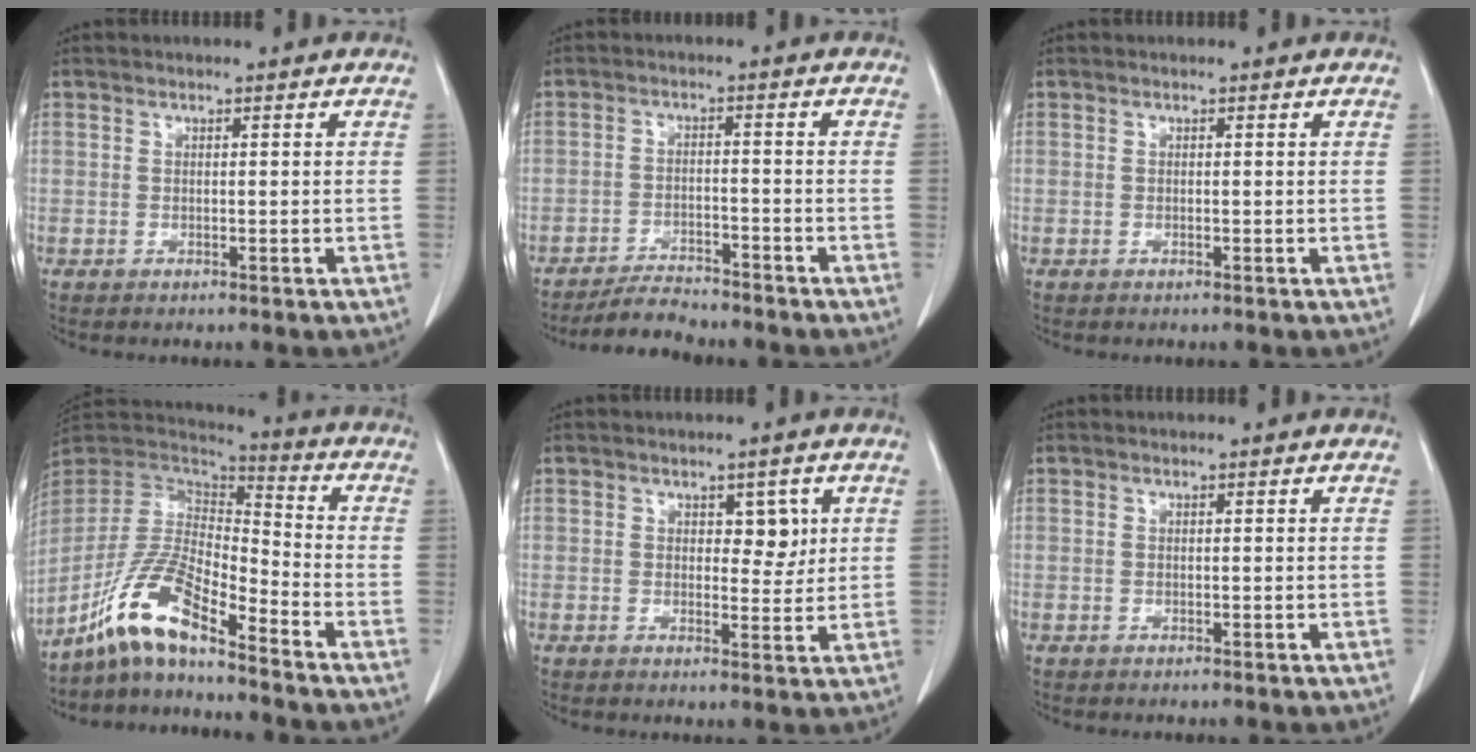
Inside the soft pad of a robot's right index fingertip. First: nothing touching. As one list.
[{"total": 5.1, "force": [-5.0, 0.7, 1.0], "torque": [-0.017, -0.017, -0.088]}, {"total": 0.0}, {"total": 12.6, "force": [-9.4, 1.9, 8.1], "torque": [-0.170, 0.005, -0.181]}, {"total": 3.5, "force": [1.3, 2.0, 2.5], "torque": [-0.025, -0.001, 0.018]}, {"total": 0.0}]